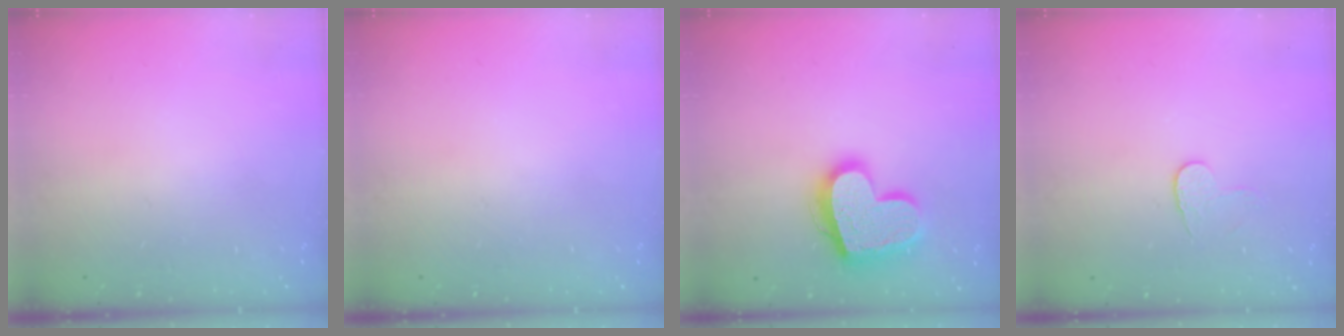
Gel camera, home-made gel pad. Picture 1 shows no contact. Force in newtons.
{"total": 0.0}
{"total": 20.2, "press": 20.2, "slide": 1.5}
{"total": 3.7, "press": 3.7, "slide": 0.3}